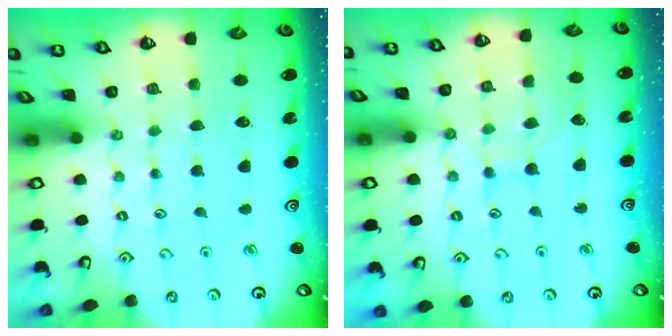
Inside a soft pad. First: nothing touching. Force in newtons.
{"total": 6.8, "press": 6.8, "slide": 0.6}